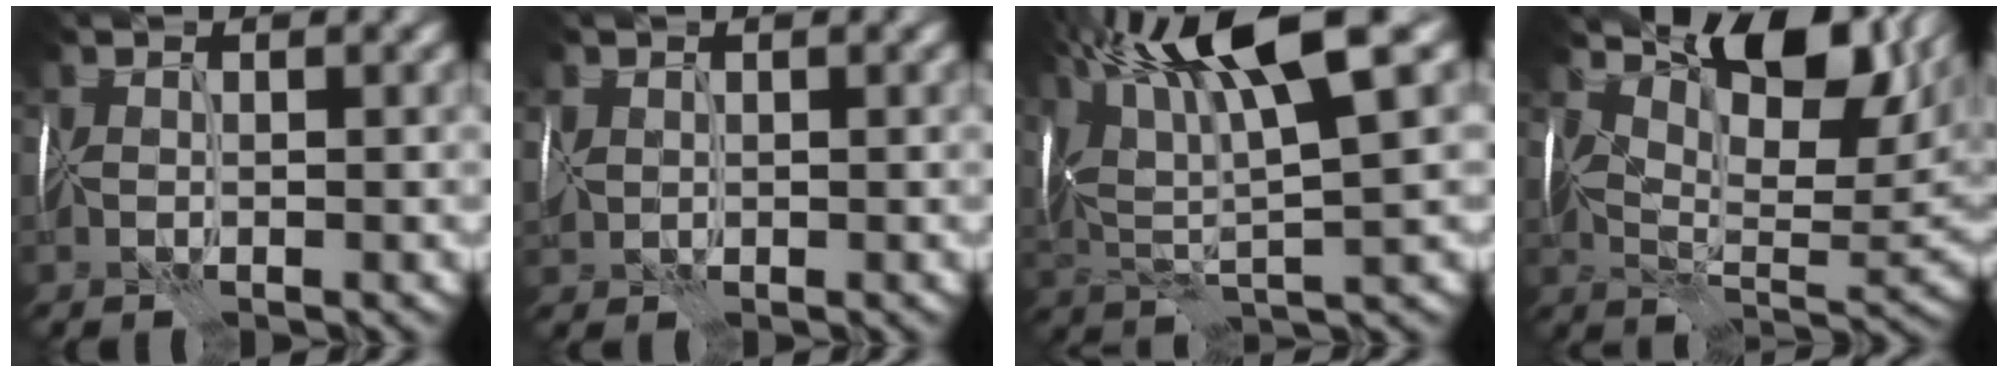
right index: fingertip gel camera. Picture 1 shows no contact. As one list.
[{"total": 2.8, "force": [0.9, 2.1, 1.5], "torque": [-0.033, 0.005, 0.021]}, {"total": 11.5, "force": [5.5, 2.5, 9.7], "torque": [-0.191, 0.023, 0.096]}, {"total": 10.9, "force": [5.3, 4.8, 8.2], "torque": [-0.124, -0.001, 0.094]}]